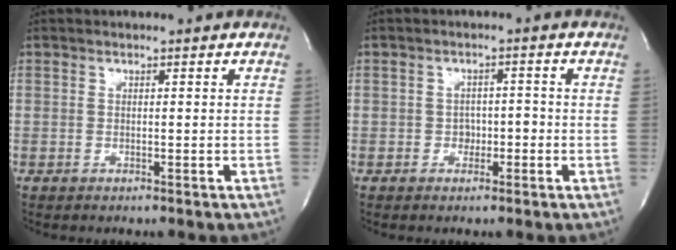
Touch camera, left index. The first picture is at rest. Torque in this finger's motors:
{"motor_torque": [-0.22, 0.24, -0.02, 0.00]}